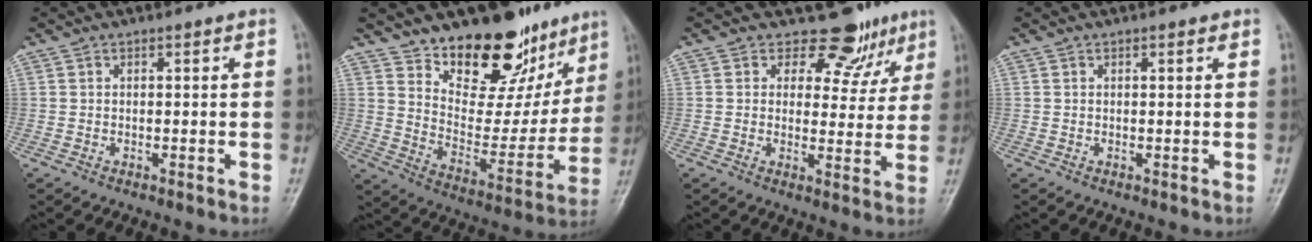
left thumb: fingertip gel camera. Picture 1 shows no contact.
{"total": 21.3, "force": [15.0, 10.8, 10.5], "torque": [-0.092, -0.097, 0.234]}
{"total": 7.4, "force": [5.6, 4.7, 1.4], "torque": [0.020, -0.037, 0.063]}
{"total": 0.7, "force": [0.4, 0.2, 0.5], "torque": [-0.008, -0.001, 0.005]}